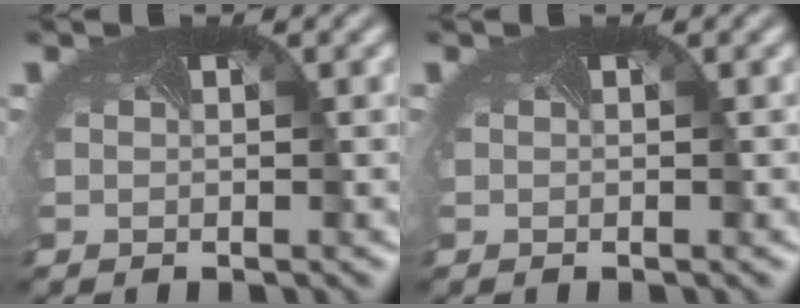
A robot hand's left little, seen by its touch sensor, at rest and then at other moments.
{"total": 0.0}